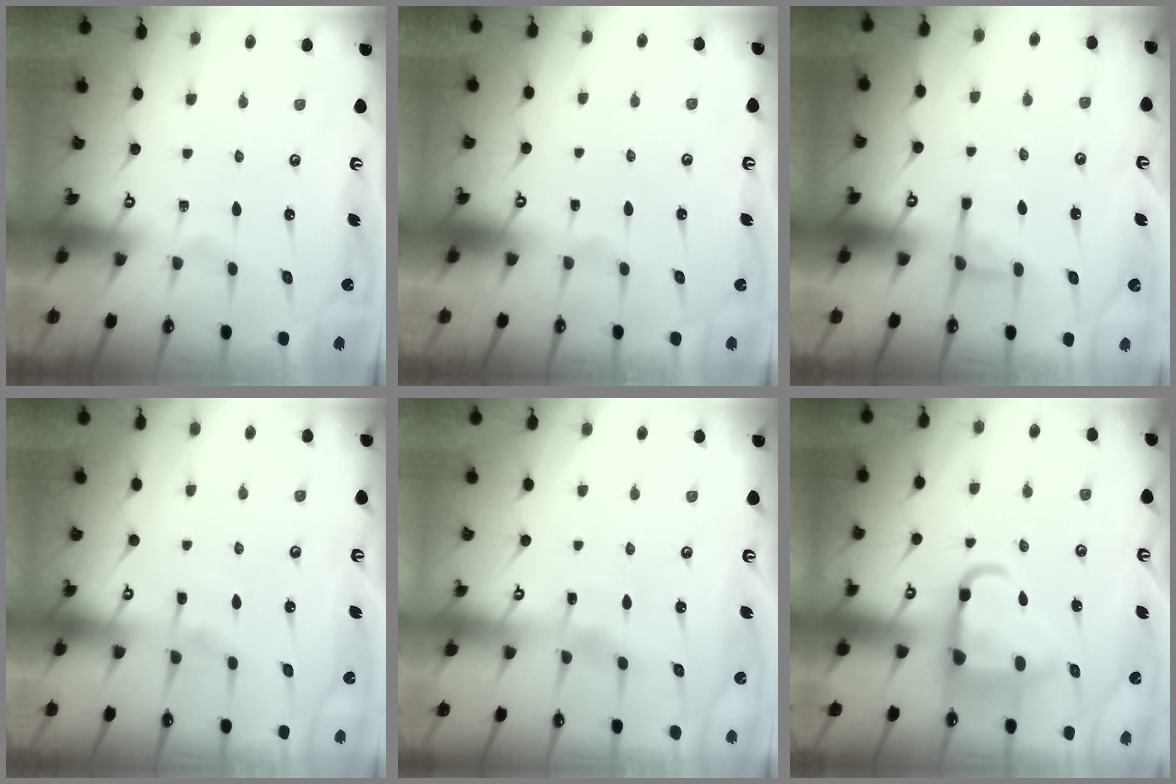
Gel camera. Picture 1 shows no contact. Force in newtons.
{"total": 1.2, "press": 1.2, "slide": 0.1}
{"total": 3.6, "press": 3.5, "slide": 0.7}
{"total": 3.2, "press": 3.2, "slide": 0.5}
{"total": 3.1, "press": 3.0, "slide": 0.4}
{"total": 12.7, "press": 12.6, "slide": 1.6}